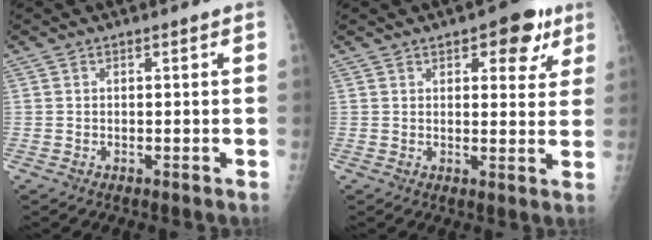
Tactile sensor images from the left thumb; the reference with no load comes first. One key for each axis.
{"total": 8.3, "fx": 4.5, "fy": 4.0, "fz": 5.6, "tx": -0.036, "ty": -0.014, "tz": 0.051}